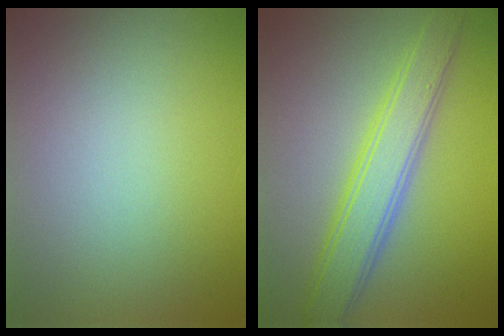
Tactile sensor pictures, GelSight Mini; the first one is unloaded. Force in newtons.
{"total": 4.7, "press": 4.7, "slide": 0.1}